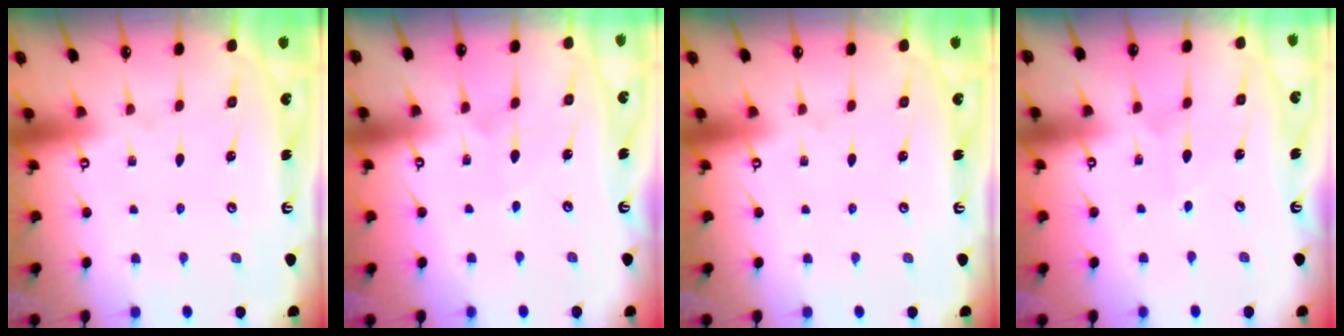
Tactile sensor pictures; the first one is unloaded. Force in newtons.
{"total": 3.5, "press": 3.4, "slide": 0.3}
{"total": 0.0}
{"total": 3.1, "press": 3.1, "slide": 0.3}